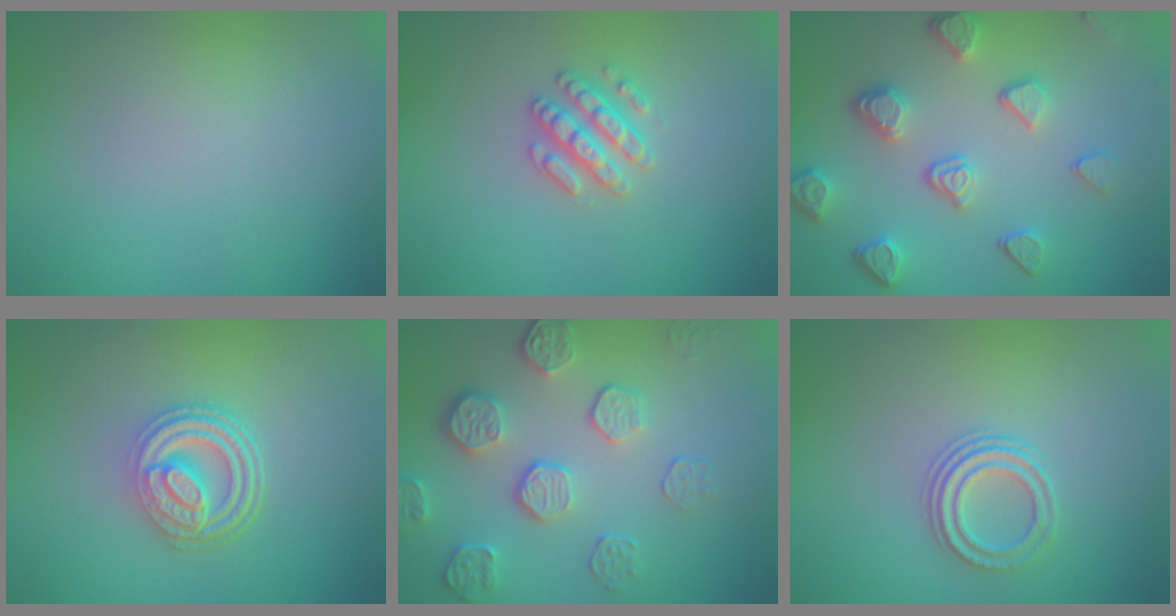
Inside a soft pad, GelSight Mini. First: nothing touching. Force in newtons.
{"total": 2.6, "press": 2.6, "slide": 0.3}
{"total": 5.0, "press": 3.7, "slide": 3.3}
{"total": 4.8, "press": 3.7, "slide": 3.0}
{"total": 5.2, "press": 3.7, "slide": 3.6}
{"total": 2.5, "press": 2.1, "slide": 1.4}